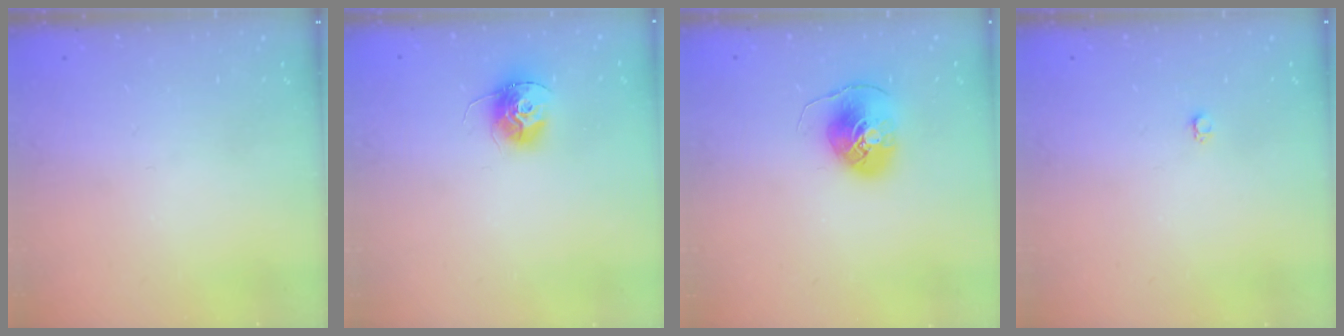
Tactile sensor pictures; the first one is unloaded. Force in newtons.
{"total": 12.3, "press": 12.2, "slide": 0.9}
{"total": 8.8, "press": 8.7, "slide": 0.8}
{"total": 2.2, "press": 2.2, "slide": 0.3}